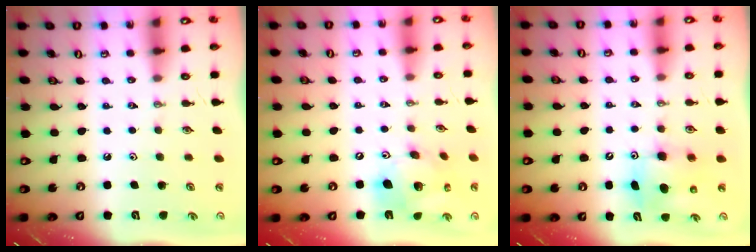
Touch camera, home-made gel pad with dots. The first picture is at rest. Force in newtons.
{"total": 15.6, "press": 15.3, "slide": 2.8}
{"total": 8.0, "press": 7.8, "slide": 1.8}